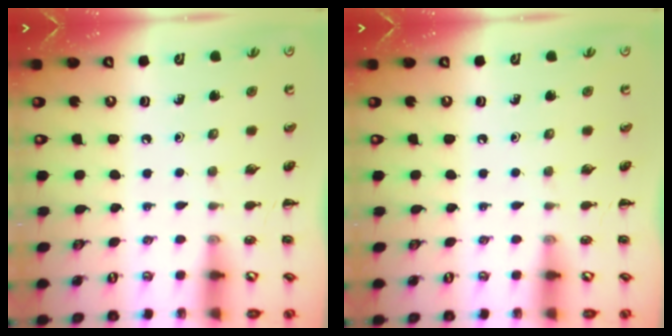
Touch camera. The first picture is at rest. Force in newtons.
{"total": 0.0}